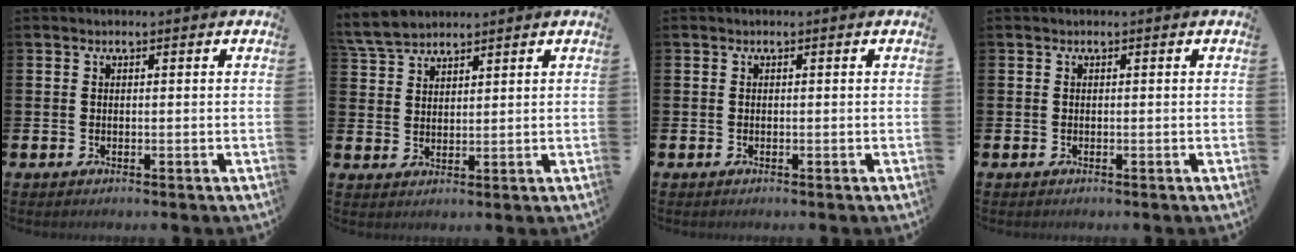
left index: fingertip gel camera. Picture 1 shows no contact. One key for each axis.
{"total": 5.0, "fx": 4.7, "fy": 1.2, "fz": 1.1, "tx": -0.035, "ty": -0.011, "tz": 0.089}
{"total": 0.0}
{"total": 0.0}